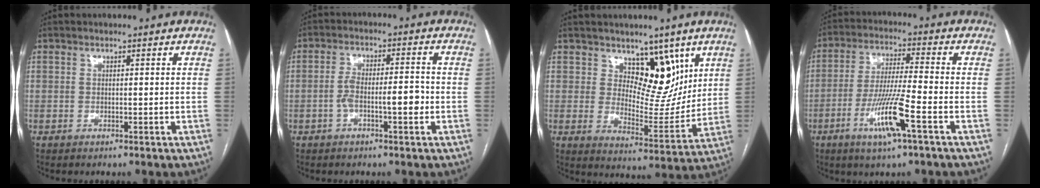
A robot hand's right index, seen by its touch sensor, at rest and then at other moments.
{"total": 5.8, "force": [-1.7, 1.4, 5.3], "torque": [-0.098, 0.018, -0.028]}
{"total": 9.6, "force": [5.8, 5.6, 5.3], "torque": [-0.061, -0.010, 0.099]}
{"total": 10.4, "force": [-4.5, 0.2, 9.3], "torque": [-0.182, -0.011, -0.086]}